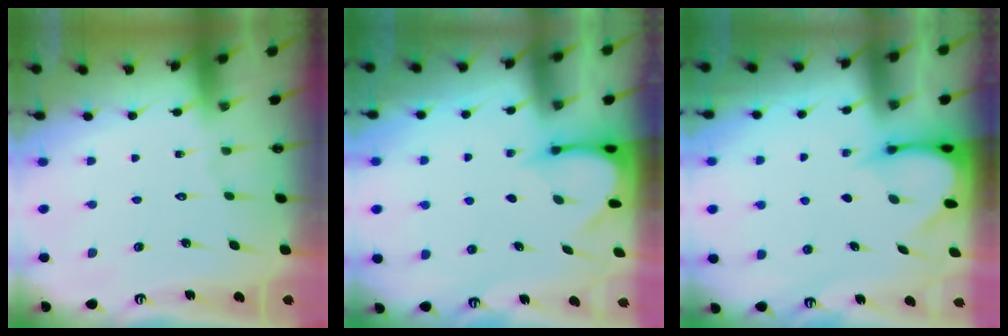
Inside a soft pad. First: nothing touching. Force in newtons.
{"total": 3.6, "press": 3.6, "slide": 0.3}
{"total": 3.4, "press": 3.4, "slide": 0.3}